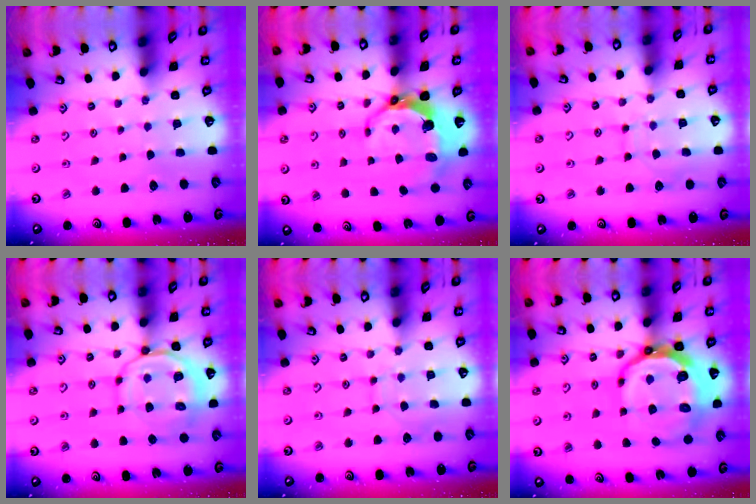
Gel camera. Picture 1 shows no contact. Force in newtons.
{"total": 8.3, "press": 6.9, "slide": 4.6}
{"total": 7.6, "press": 7.6, "slide": 0.5}
{"total": 12.4, "press": 12.3, "slide": 1.8}
{"total": 7.6, "press": 7.6, "slide": 0.5}
{"total": 18.2, "press": 17.8, "slide": 3.8}